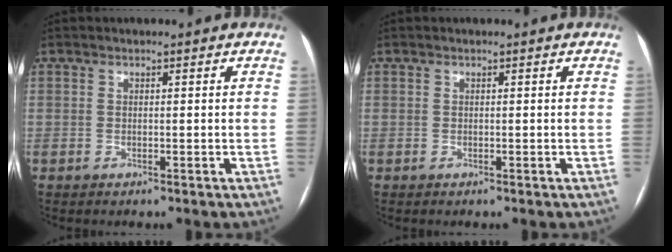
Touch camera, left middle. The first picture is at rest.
{"total": 0.0}